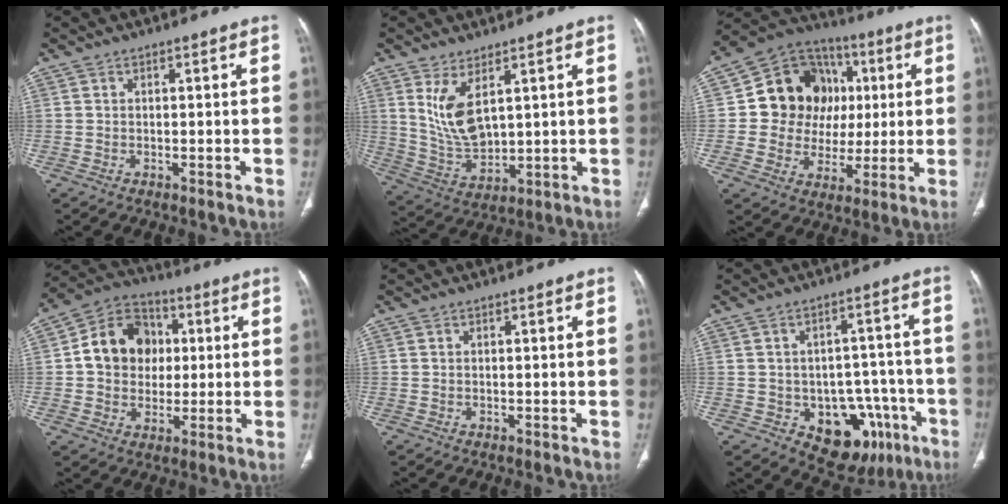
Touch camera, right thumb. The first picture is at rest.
{"total": 9.4, "force": [3.9, 4.3, 7.4], "torque": [-0.138, -0.030, 0.095]}
{"total": 17.6, "force": [2.6, 15.2, 8.4], "torque": [-0.085, 0.021, 0.051]}
{"total": 13.6, "force": [1.5, 11.3, 7.4], "torque": [-0.089, 0.017, 0.018]}
{"total": 0.0}
{"total": 14.5, "force": [-6.2, 9.6, 8.8], "torque": [-0.065, 0.041, -0.070]}